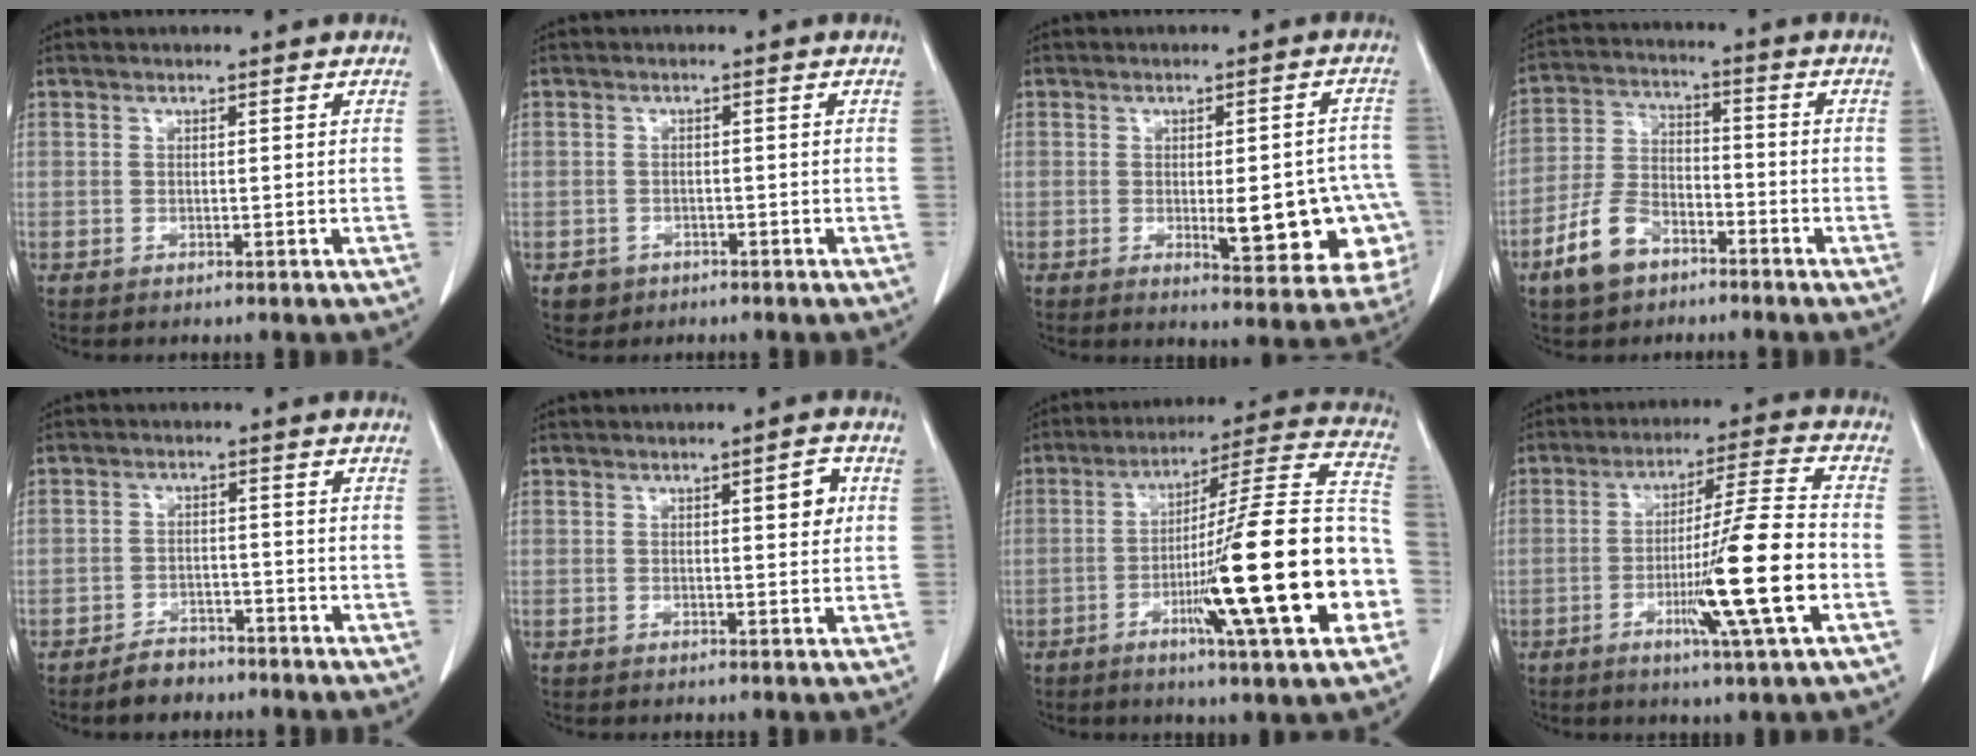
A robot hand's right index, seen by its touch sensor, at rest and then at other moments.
{"total": 2.2, "force": [-1.2, 1.8, 0.1], "torque": [-0.003, 0.007, -0.018]}
{"total": 14.1, "force": [-3.3, 4.3, 13.1], "torque": [-0.094, 0.018, -0.027]}
{"total": 9.0, "force": [-5.6, 5.0, 4.9], "torque": [-0.117, 0.006, -0.108]}
{"total": 4.0, "force": [-3.3, 2.0, 0.9], "torque": [-0.018, 0.006, -0.052]}
{"total": 3.1, "force": [0.9, 0.8, 2.9], "torque": [-0.037, 0.001, 0.011]}
{"total": 24.1, "force": [-6.5, 0.7, 23.2], "torque": [-0.298, 0.001, -0.106]}
{"total": 14.1, "force": [-4.1, -0.9, 13.4], "torque": [-0.226, -0.011, -0.073]}